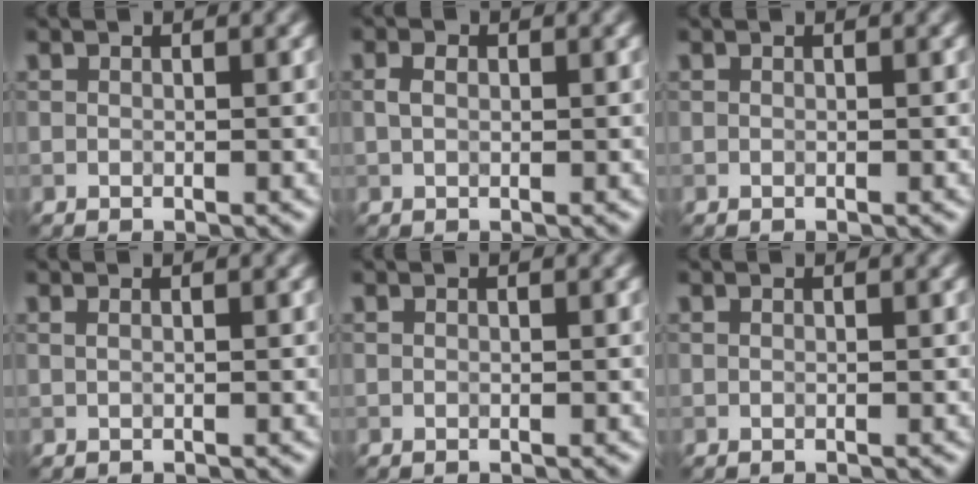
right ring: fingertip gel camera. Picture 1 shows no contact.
{"total": 1.3, "force": [0.2, 0.9, 0.9], "torque": [-0.019, 0.004, 0.002]}
{"total": 0.0}
{"total": 0.8, "force": [0.4, 0.4, 0.6], "torque": [-0.008, -0.001, -0.001]}
{"total": 0.0}
{"total": 0.0}